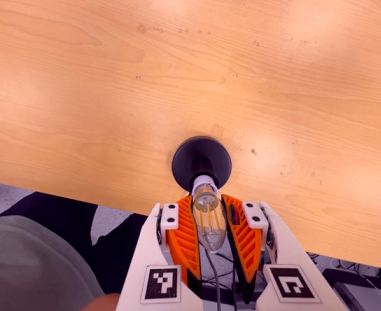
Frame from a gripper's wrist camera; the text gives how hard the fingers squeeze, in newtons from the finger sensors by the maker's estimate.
{"total": 19.7, "left": 20.2, "right": 19.2}